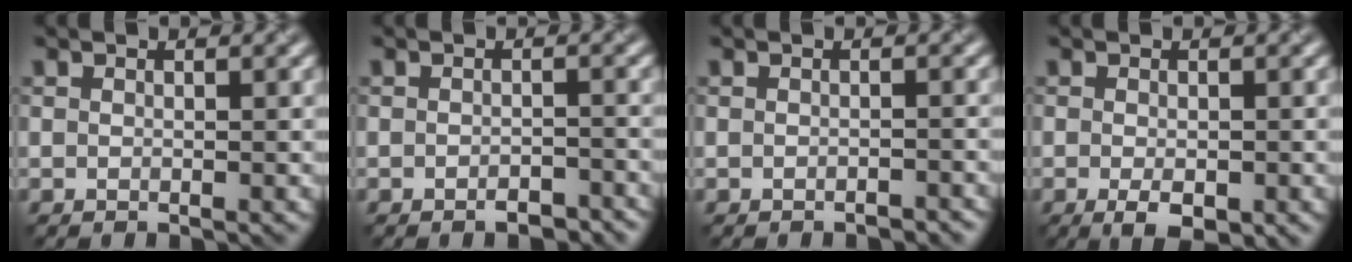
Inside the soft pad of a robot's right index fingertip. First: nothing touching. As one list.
[{"total": 1.8, "force": [-1.4, 0.7, 0.9], "torque": [-0.012, 0.003, -0.020]}, {"total": 0.9, "force": [-0.8, 0.2, 0.2], "torque": [-0.002, 0.002, -0.010]}, {"total": 2.8, "force": [-1.1, 1.1, 2.3], "torque": [-0.037, -0.008, -0.013]}]